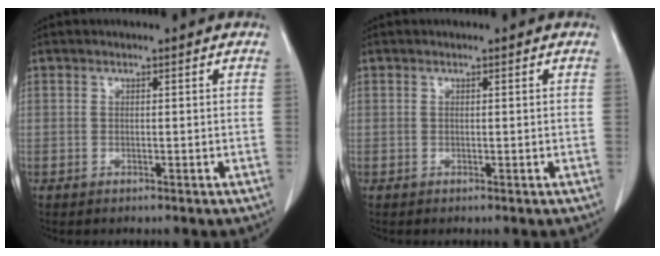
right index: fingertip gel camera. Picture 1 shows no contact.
{"total": 0.0}